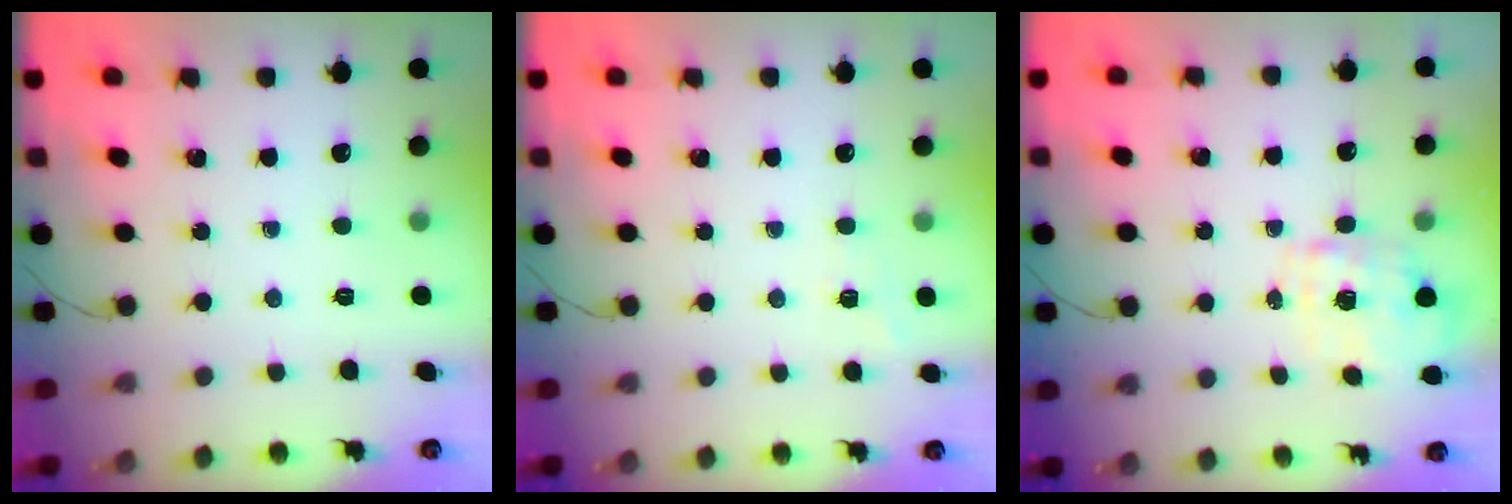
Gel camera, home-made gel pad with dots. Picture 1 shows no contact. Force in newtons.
{"total": 2.8, "press": 2.4, "slide": 1.6}
{"total": 1.7, "press": 1.6, "slide": 0.5}